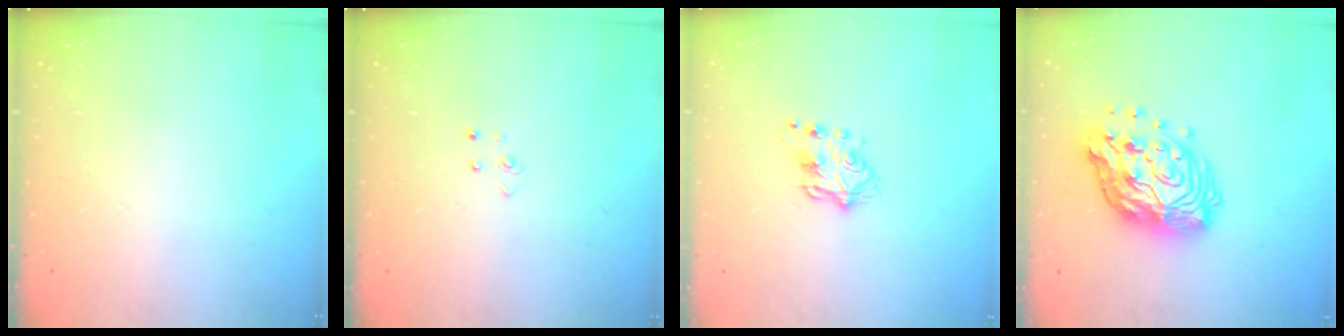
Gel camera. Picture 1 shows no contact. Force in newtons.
{"total": 2.8, "press": 2.8, "slide": 0.3}
{"total": 6.5, "press": 6.5, "slide": 0.6}
{"total": 18.3, "press": 18.2, "slide": 1.8}